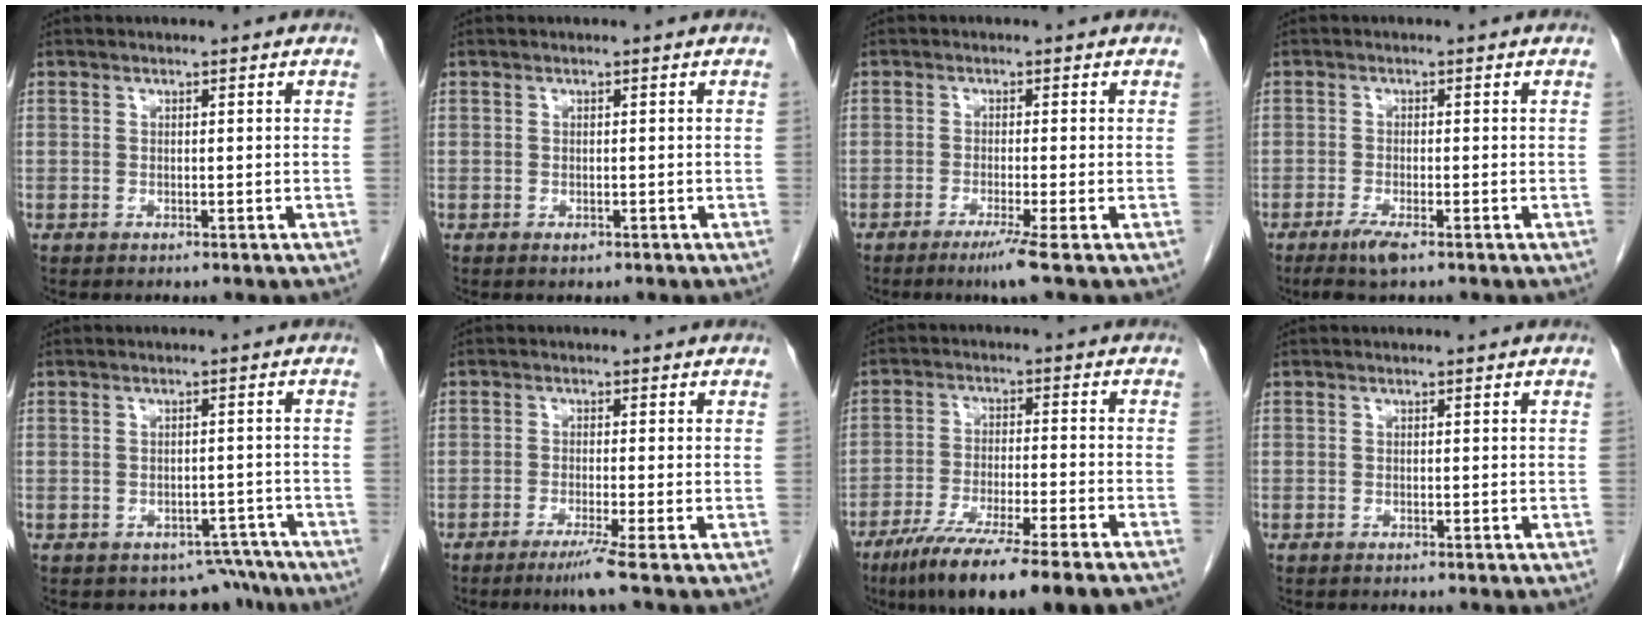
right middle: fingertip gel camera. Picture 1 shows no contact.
{"total": 0.5, "force": [-0.3, 0.3, 0.3], "torque": [-0.006, 0.000, -0.001]}
{"total": 3.7, "force": [-2.2, -1.0, 2.7], "torque": [-0.047, -0.013, -0.043]}
{"total": 3.0, "force": [-2.0, 0.3, 2.2], "torque": [-0.048, -0.007, -0.037]}
{"total": 5.1, "force": [-4.2, 2.9, 0.1], "torque": [0.022, 0.021, -0.048]}
{"total": 3.5, "force": [-2.2, -1.2, 2.4], "torque": [-0.043, -0.011, -0.045]}
{"total": 16.0, "force": [-12.1, 0.4, 10.5], "torque": [-0.157, -0.043, -0.192]}
{"total": 0.0}